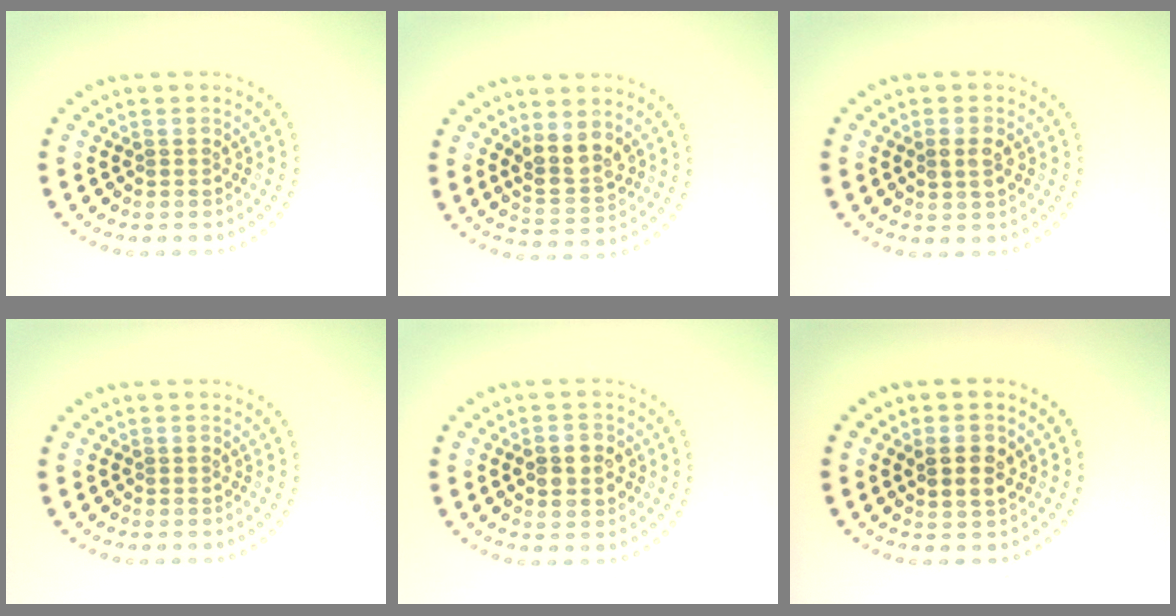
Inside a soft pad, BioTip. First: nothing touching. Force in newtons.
{"total": 3.1, "press": 2.9, "slide": 1.2}
{"total": 1.8, "press": 1.8, "slide": 0.1}
{"total": 0.0}
{"total": 3.7, "press": 3.7, "slide": 0.4}
{"total": 2.6, "press": 2.5, "slide": 0.7}